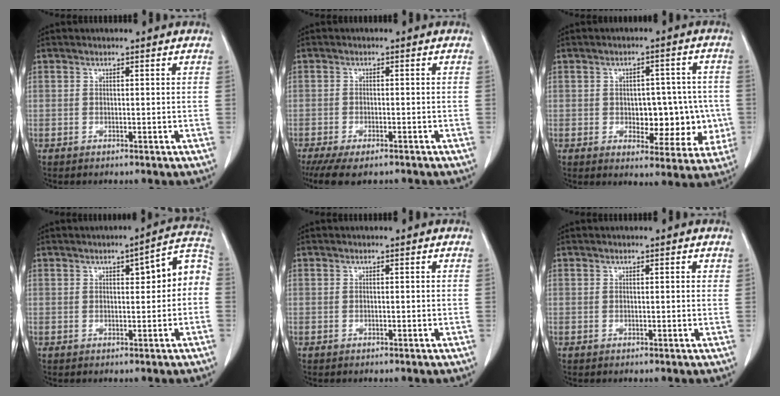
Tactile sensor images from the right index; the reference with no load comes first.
{"total": 8.6, "force": [-6.4, 2.9, 4.8], "torque": [-0.081, -0.012, -0.100]}
{"total": 11.3, "force": [-1.4, 6.6, 9.1], "torque": [-0.110, 0.027, 0.001]}
{"total": 7.9, "force": [0.8, 2.5, 7.5], "torque": [-0.096, 0.036, 0.010]}
{"total": 0.0}
{"total": 1.2, "force": [0.5, 0.5, 1.0], "torque": [-0.019, 0.005, 0.006]}